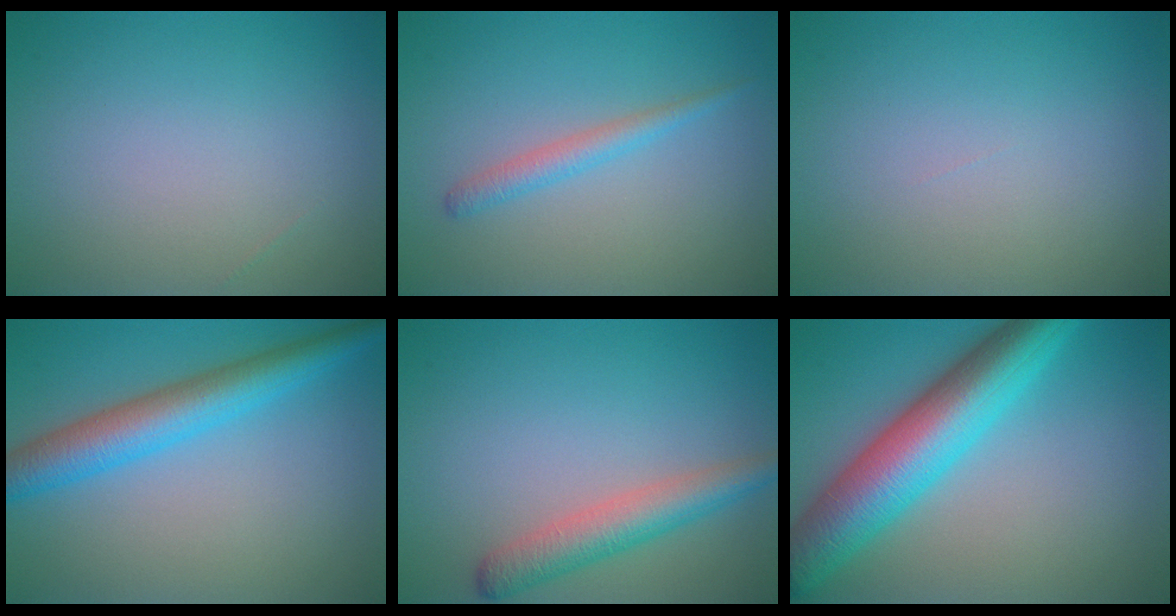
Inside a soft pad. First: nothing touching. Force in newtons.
{"total": 1.8, "press": 1.8, "slide": 0.0}
{"total": 0.0}
{"total": 5.6, "press": 5.6, "slide": 0.1}
{"total": 3.8, "press": 3.8, "slide": 0.1}
{"total": 9.4, "press": 9.4, "slide": 0.1}